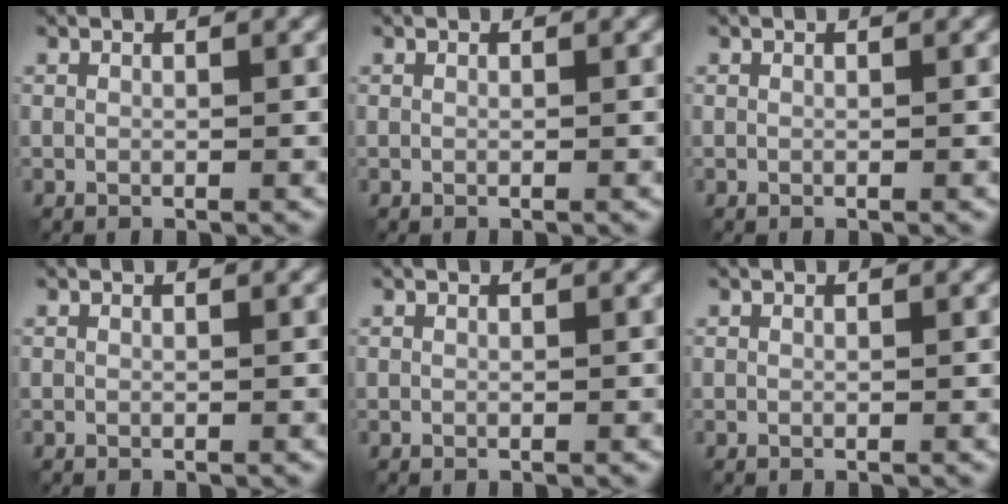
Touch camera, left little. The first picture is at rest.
{"total": 0.0}
{"total": 0.0}
{"total": 0.0}
{"total": 0.0}
{"total": 0.0}